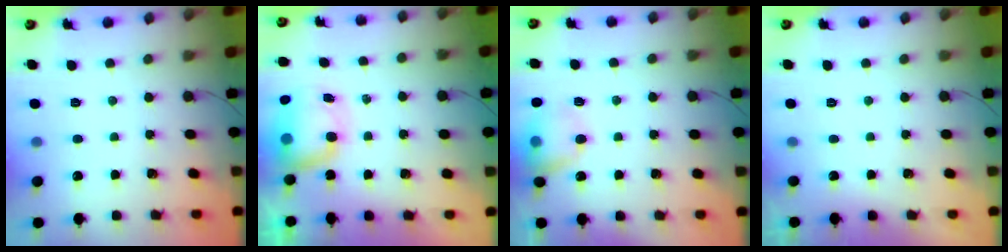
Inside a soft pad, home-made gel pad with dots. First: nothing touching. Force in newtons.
{"total": 8.8, "press": 8.6, "slide": 1.9}
{"total": 10.7, "press": 10.6, "slide": 1.6}
{"total": 0.0}